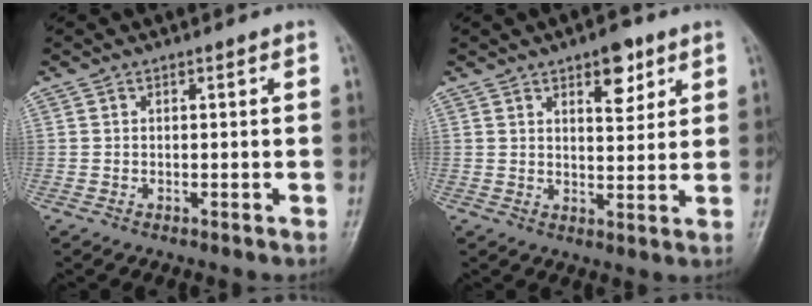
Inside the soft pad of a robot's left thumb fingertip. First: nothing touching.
{"total": 6.7, "force": [3.8, 3.1, 4.6], "torque": [-0.041, -0.020, 0.051]}